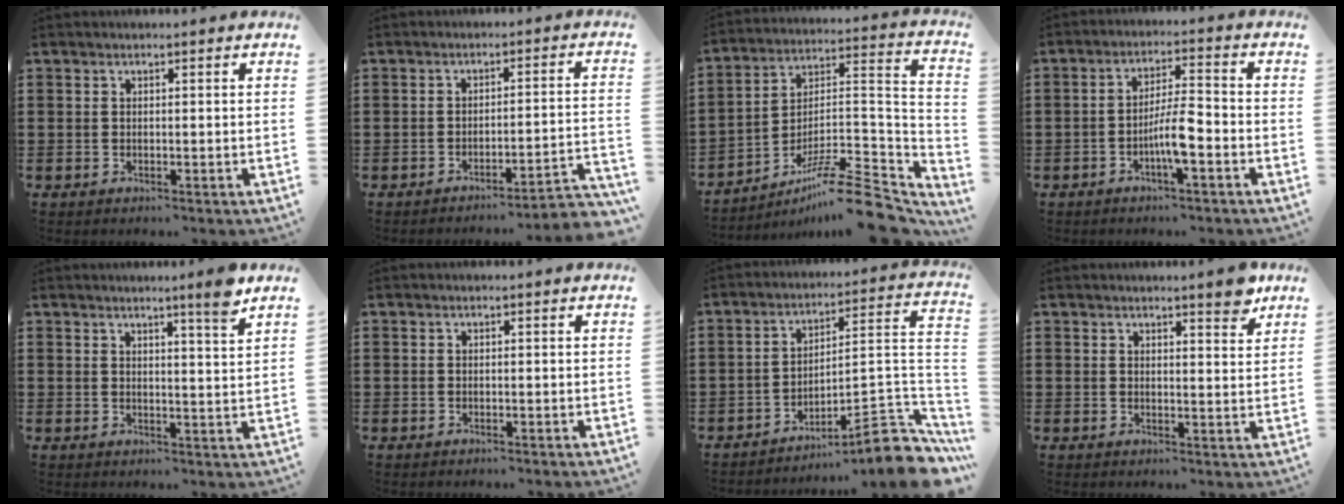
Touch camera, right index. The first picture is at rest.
{"total": 3.7, "force": [-3.3, -0.3, 1.8], "torque": [-0.034, -0.013, -0.069]}
{"total": 12.3, "force": [-9.7, 2.2, 7.2], "torque": [-0.107, 0.028, -0.182]}
{"total": 6.1, "force": [-2.4, 1.1, 5.5], "torque": [-0.107, 0.000, -0.048]}
{"total": 4.4, "force": [3.5, -0.7, 2.7], "torque": [-0.045, -0.012, 0.056]}
{"total": 0.0}
{"total": 9.1, "force": [-6.8, 1.7, 5.9], "torque": [-0.077, 0.004, -0.130]}
{"total": 3.8, "force": [3.2, 0.6, 1.9], "torque": [-0.020, -0.010, 0.053]}